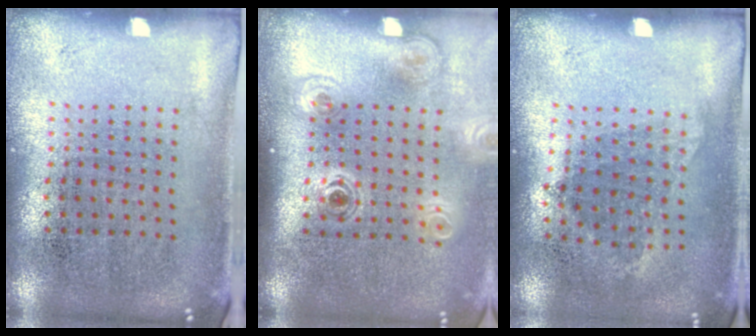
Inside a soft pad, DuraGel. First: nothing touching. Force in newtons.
{"total": 1.9, "press": 1.3, "slide": 1.4}
{"total": 1.0, "press": 0.8, "slide": 0.6}